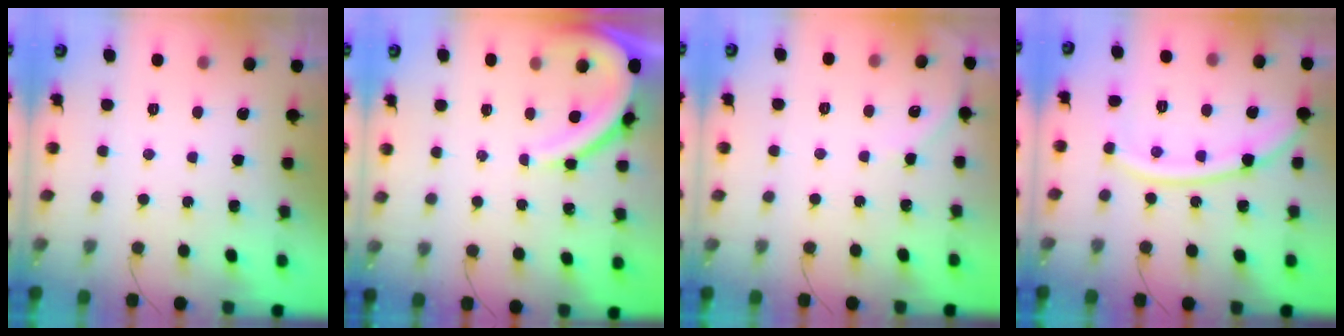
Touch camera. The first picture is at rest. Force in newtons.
{"total": 8.9, "press": 8.8, "slide": 0.8}
{"total": 2.3, "press": 2.3, "slide": 0.4}
{"total": 12.4, "press": 12.4, "slide": 0.9}